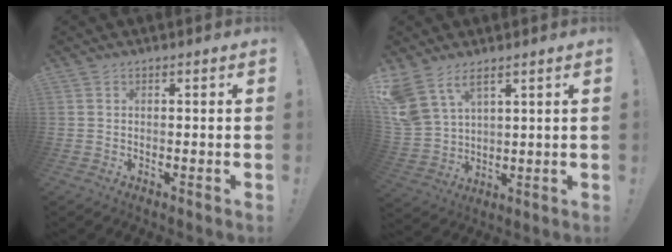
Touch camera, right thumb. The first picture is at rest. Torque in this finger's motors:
{"motor_torque": [0.05, 0.10, 0.73, 0.49, 0.08]}